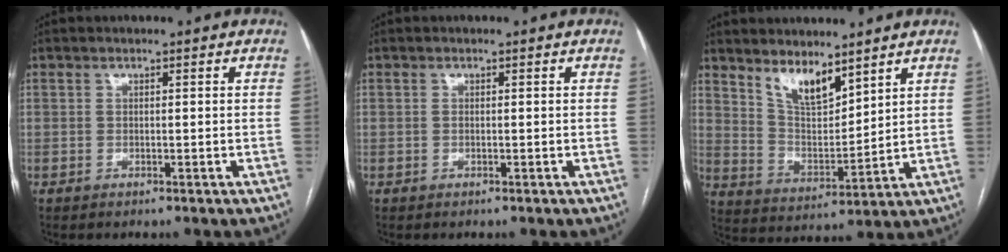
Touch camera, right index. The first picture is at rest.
{"total": 0.0}
{"total": 7.9, "force": [6.1, 2.5, 4.4], "torque": [-0.084, -0.010, 0.125]}